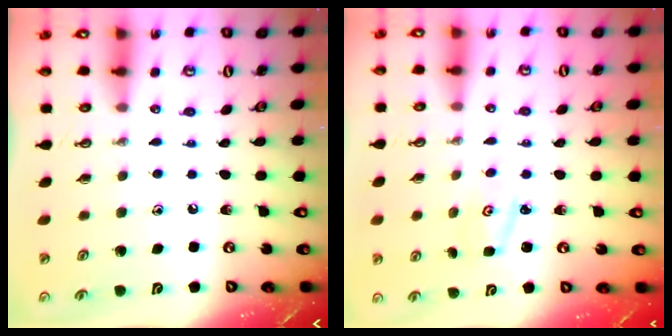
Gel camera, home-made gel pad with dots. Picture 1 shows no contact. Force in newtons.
{"total": 2.3, "press": 2.3, "slide": 0.3}